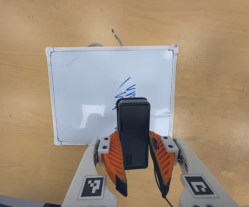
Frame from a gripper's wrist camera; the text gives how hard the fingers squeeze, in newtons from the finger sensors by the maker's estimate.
{"total": 5.9, "left": 5.2, "right": 6.6}